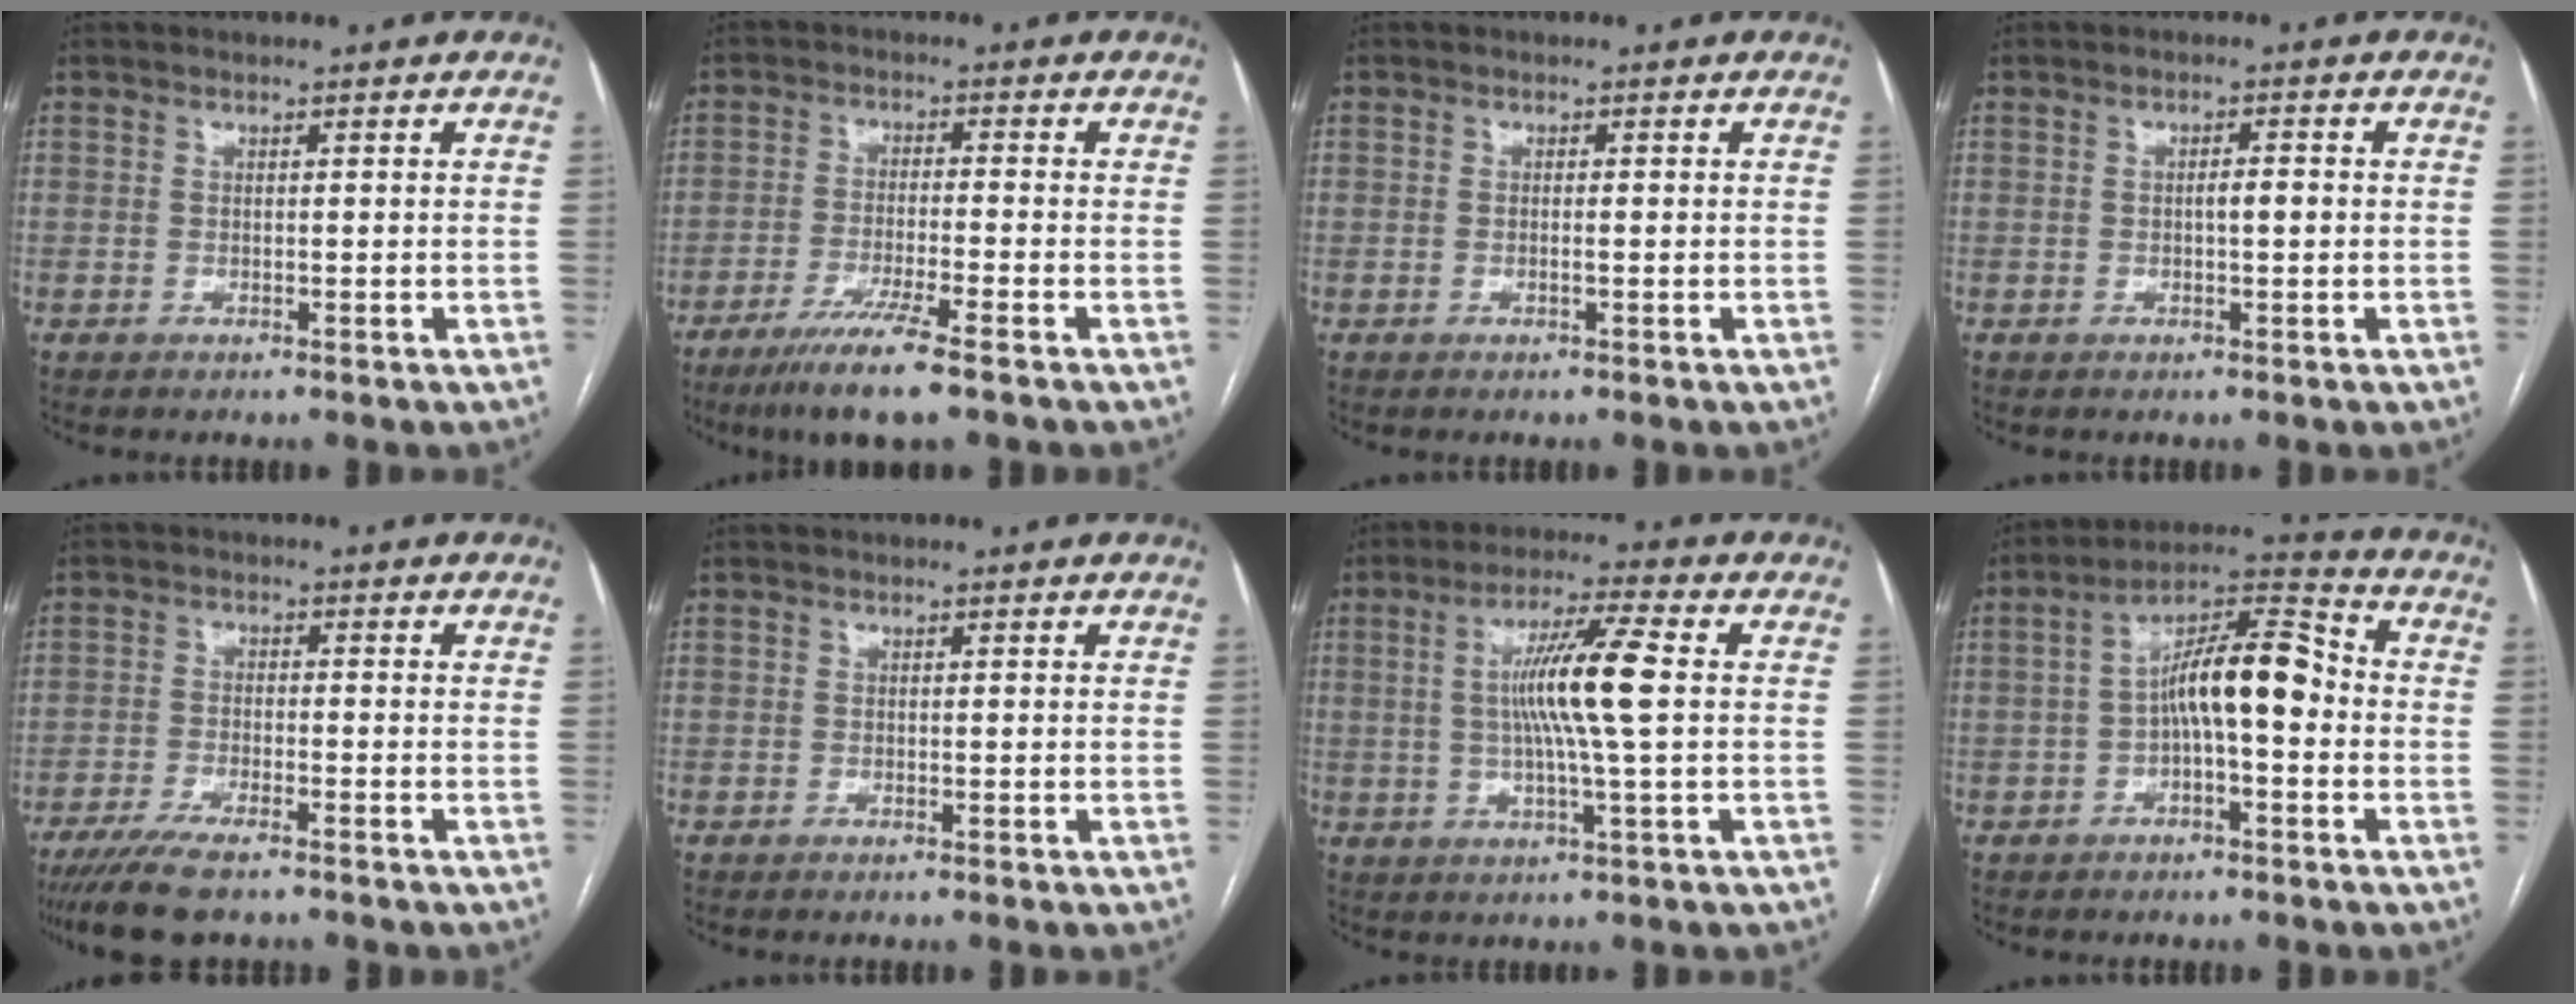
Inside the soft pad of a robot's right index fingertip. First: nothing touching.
{"total": 8.3, "force": [-5.5, -0.3, 6.2], "torque": [-0.112, -0.024, -0.100]}
{"total": 0.8, "force": [-0.1, 0.0, 0.8], "torque": [-0.013, 0.003, -0.001]}
{"total": 2.1, "force": [-0.1, 0.4, 2.0], "torque": [-0.036, 0.003, -0.002]}
{"total": 7.6, "force": [-6.0, 1.3, 4.6], "torque": [-0.078, -0.018, -0.101]}
{"total": 0.0}
{"total": 10.0, "force": [0.9, -0.4, 10.0], "torque": [-0.185, 0.004, 0.013]}
{"total": 10.6, "force": [-1.0, 2.8, 10.1], "torque": [-0.176, 0.038, -0.019]}